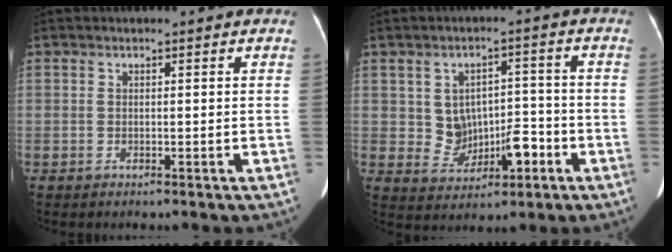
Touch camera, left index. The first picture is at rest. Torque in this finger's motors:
{"motor_torque": [0.05, 0.04, 0.12, 0.03]}